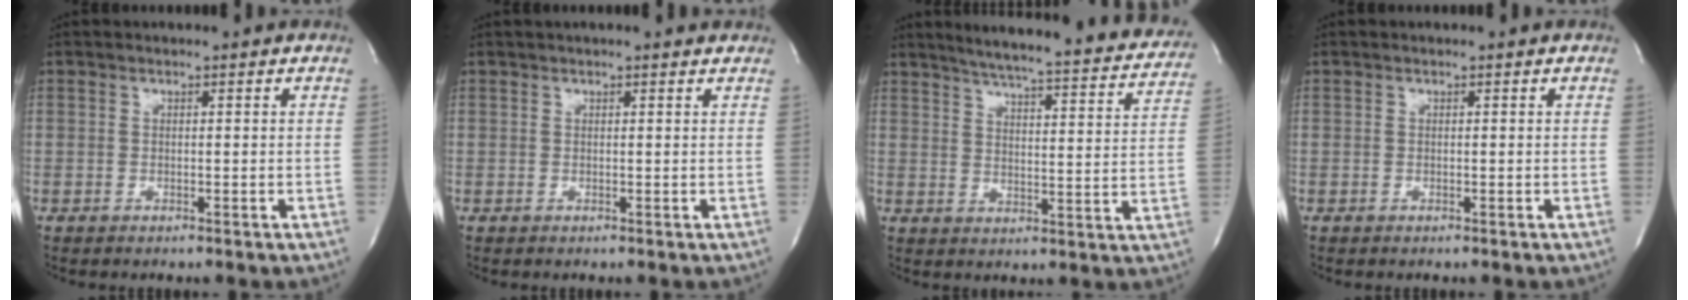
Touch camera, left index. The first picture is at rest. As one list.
[{"total": 4.3, "force": [3.9, 0.3, 1.7], "torque": [-0.025, 0.021, 0.040]}, {"total": 25.4, "force": [23.0, 2.6, 10.4], "torque": [-0.153, -0.056, 0.275]}, {"total": 0.0}]